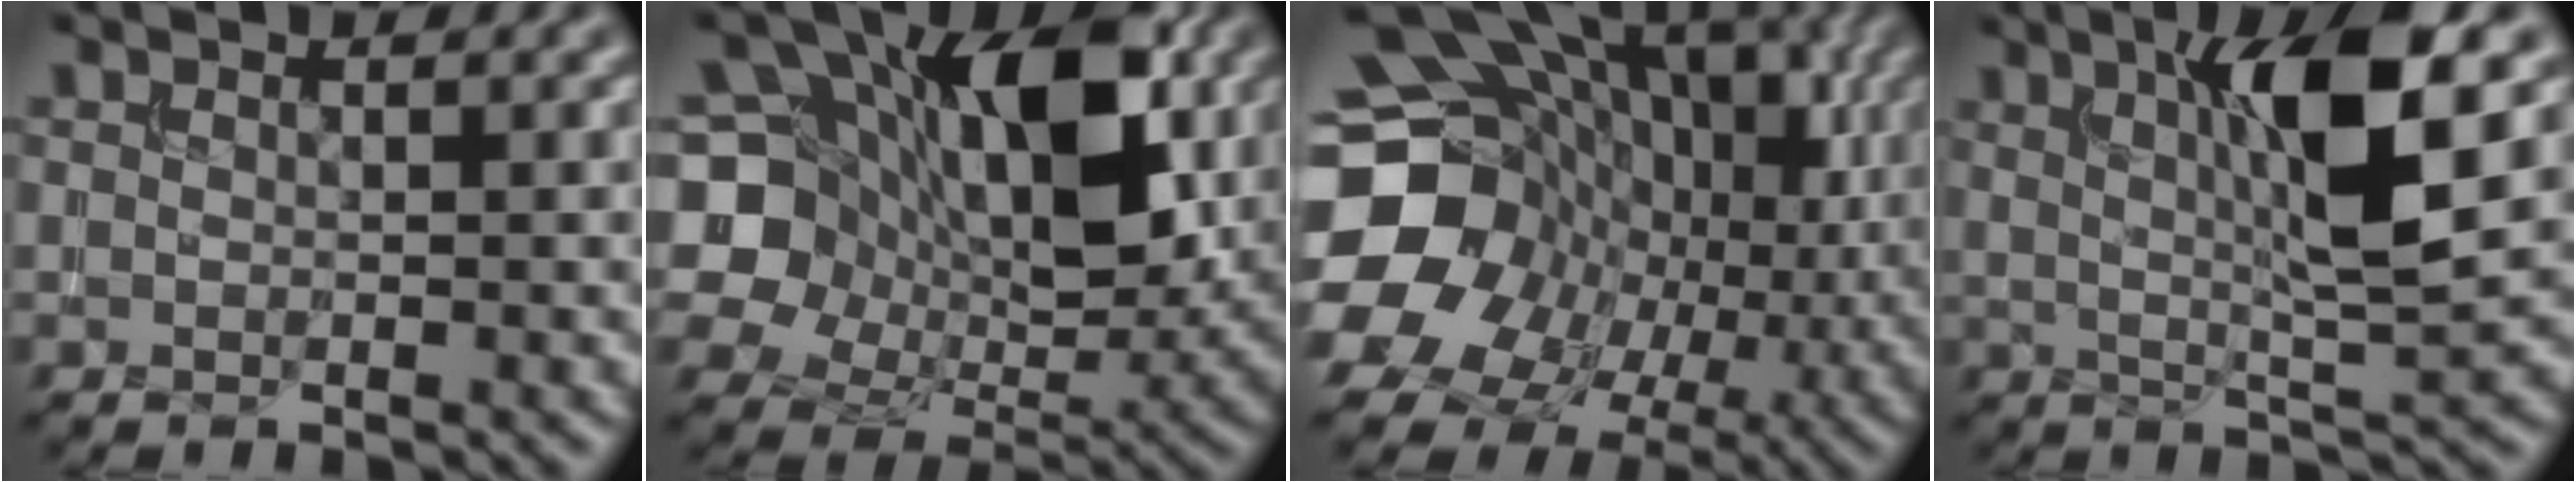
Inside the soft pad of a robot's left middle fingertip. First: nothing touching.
{"total": 12.5, "force": [2.3, 8.5, 8.9], "torque": [-0.134, 0.001, 0.039]}
{"total": 20.0, "force": [1.1, 16.0, 11.9], "torque": [-0.207, -0.008, 0.016]}
{"total": 8.6, "force": [2.5, 1.4, 8.1], "torque": [-0.128, -0.003, 0.043]}